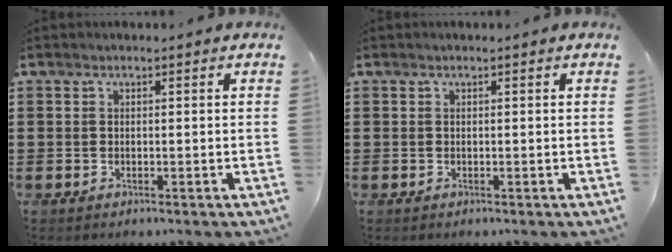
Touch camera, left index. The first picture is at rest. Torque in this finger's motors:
{"motor_torque": [0.03, 0.01, 0.00, -0.01]}